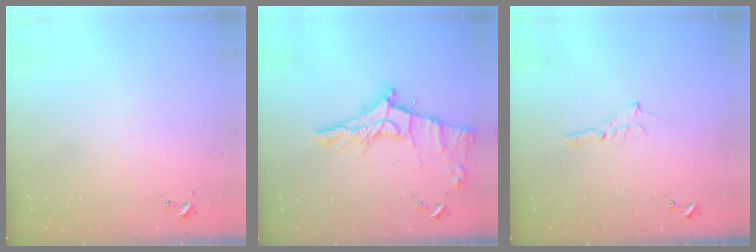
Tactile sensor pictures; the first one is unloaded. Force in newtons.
{"total": 16.2, "press": 16.1, "slide": 1.0}
{"total": 2.3, "press": 2.3, "slide": 0.2}